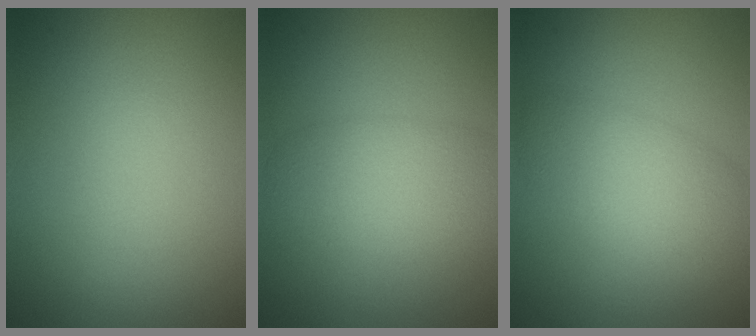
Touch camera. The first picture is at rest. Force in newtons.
{"total": 4.5, "press": 4.5, "slide": 0.2}
{"total": 5.0, "press": 5.0, "slide": 0.2}